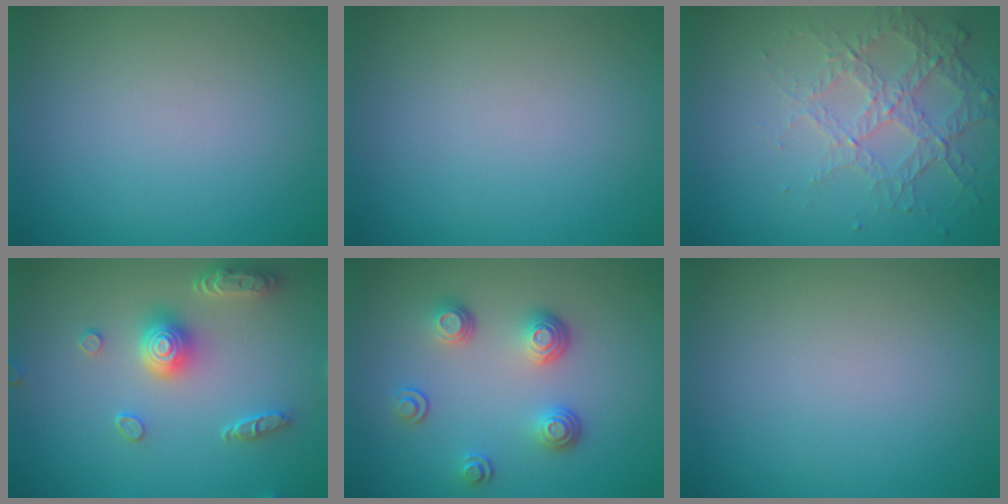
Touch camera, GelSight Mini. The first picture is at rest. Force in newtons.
{"total": 0.0}
{"total": 4.2, "press": 3.0, "slide": 2.9}
{"total": 4.5, "press": 3.8, "slide": 2.5}
{"total": 3.5, "press": 2.8, "slide": 2.2}
{"total": 0.0}